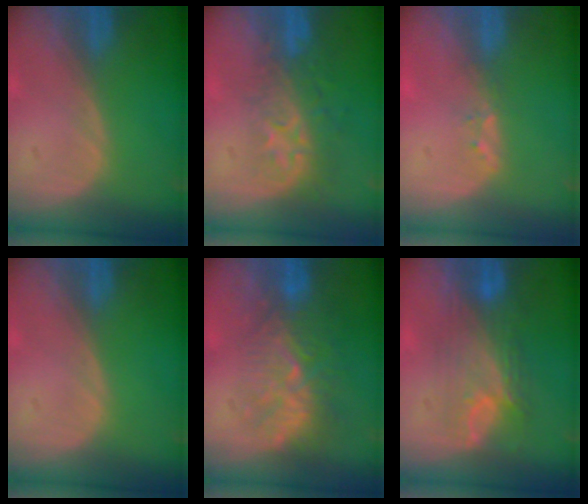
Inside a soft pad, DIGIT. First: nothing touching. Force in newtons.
{"total": 8.7, "press": 7.2, "slide": 5.0}
{"total": 1.7, "press": 1.5, "slide": 0.9}
{"total": 0.0}
{"total": 9.1, "press": 8.4, "slide": 3.5}
{"total": 7.4, "press": 7.2, "slide": 1.6}